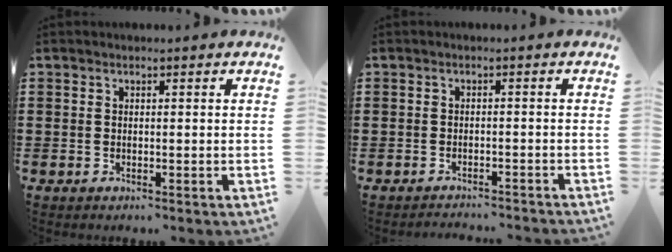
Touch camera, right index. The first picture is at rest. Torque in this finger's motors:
{"motor_torque": [0.64, 1.04, -1.05, -0.21]}